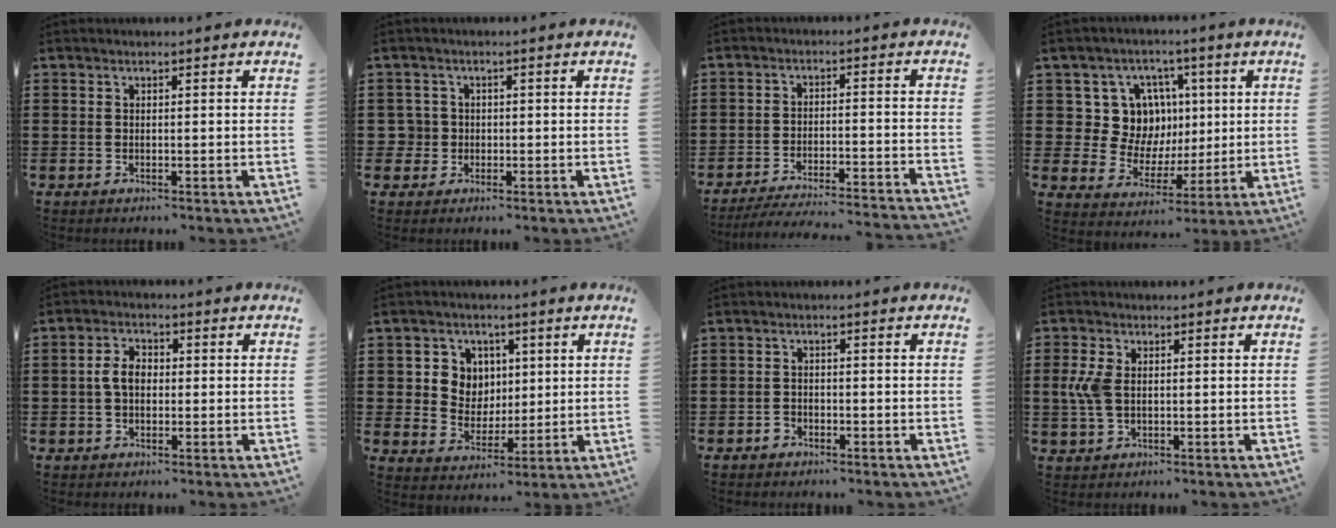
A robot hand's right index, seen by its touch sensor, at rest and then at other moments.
{"total": 2.6, "force": [-0.4, 2.5, 0.4], "torque": [-0.029, 0.003, -0.014]}
{"total": 5.0, "force": [-4.7, -0.1, 1.7], "torque": [-0.035, -0.012, -0.094]}
{"total": 10.8, "force": [2.7, 9.7, 3.9], "torque": [-0.090, -0.006, 0.059]}
{"total": 4.1, "force": [-0.1, 2.6, 3.1], "torque": [-0.071, 0.008, -0.006]}
{"total": 6.5, "force": [1.8, 6.1, 1.4], "torque": [-0.053, 0.014, 0.032]}
{"total": 1.4, "force": [-1.0, 0.9, 0.4], "torque": [-0.011, -0.002, -0.022]}
{"total": 4.9, "force": [0.3, 2.8, 3.9], "torque": [-0.110, -0.001, -0.003]}